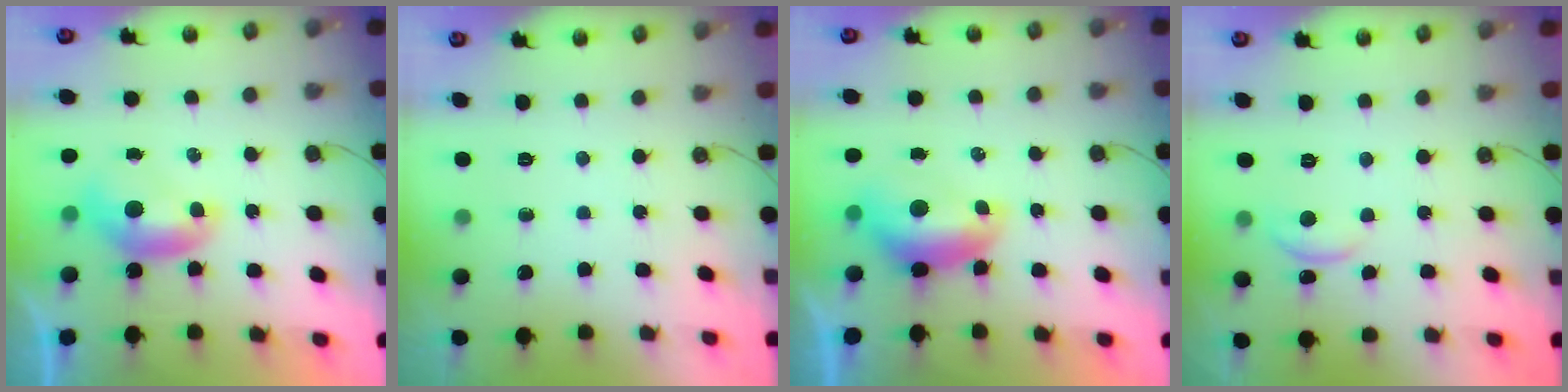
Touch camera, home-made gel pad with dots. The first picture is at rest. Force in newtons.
{"total": 0.0}
{"total": 1.1, "press": 1.0, "slide": 0.4}
{"total": 0.5, "press": 0.4, "slide": 0.3}